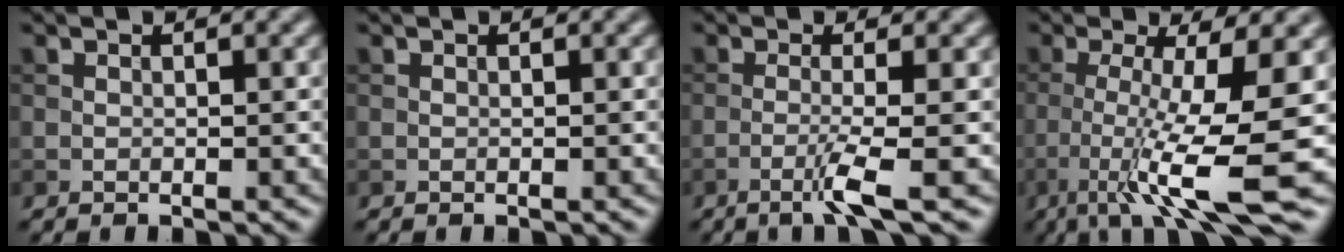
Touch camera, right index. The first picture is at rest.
{"total": 0.0}
{"total": 3.0, "force": [-1.3, 0.1, 2.7], "torque": [-0.051, 0.002, -0.037]}
{"total": 9.3, "force": [-2.9, 1.4, 8.7], "torque": [-0.142, -0.004, -0.053]}